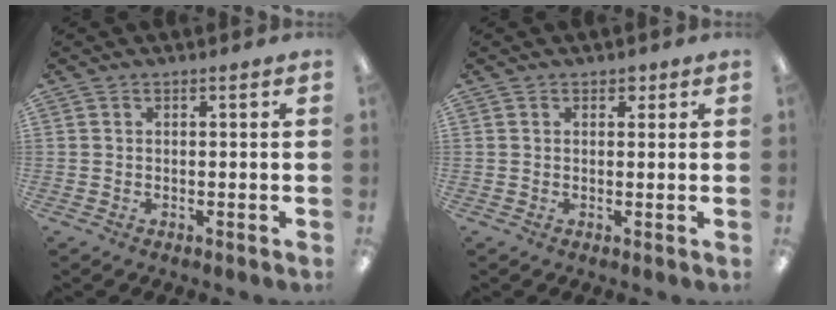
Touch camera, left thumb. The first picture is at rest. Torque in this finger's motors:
{"motor_torque": [0.17, -0.18, 0.53, -0.02, 0.00]}